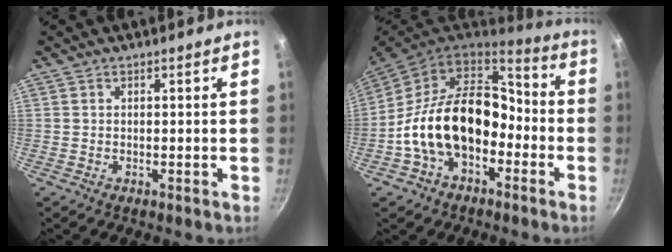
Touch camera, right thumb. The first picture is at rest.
{"total": 19.7, "force": [-4.2, 13.2, 14.0], "torque": [-0.211, 0.063, -0.081]}